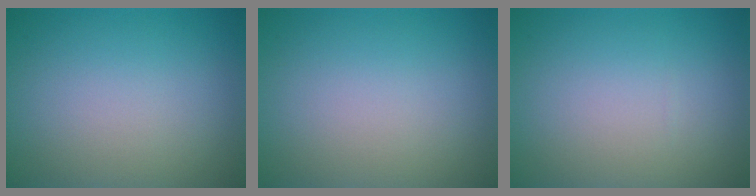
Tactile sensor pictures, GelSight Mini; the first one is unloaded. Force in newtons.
{"total": 0.0}
{"total": 0.0}